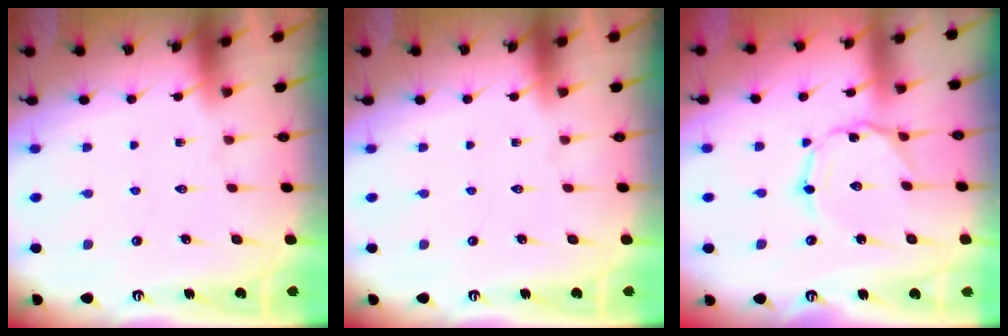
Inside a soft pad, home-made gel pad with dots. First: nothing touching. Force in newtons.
{"total": 0.0}
{"total": 1.7, "press": 1.7, "slide": 0.3}